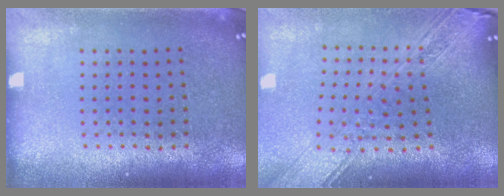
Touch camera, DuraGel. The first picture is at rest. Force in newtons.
{"total": 3.0, "press": 2.3, "slide": 1.9}